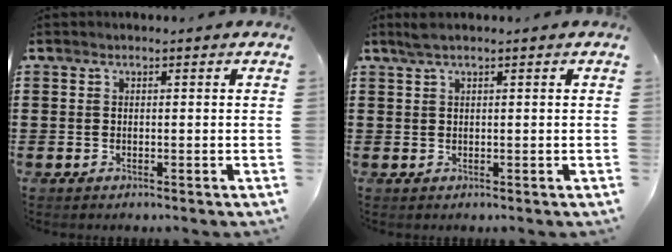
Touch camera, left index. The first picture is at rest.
{"total": 1.4, "force": [0.8, 0.0, 1.2], "torque": [-0.024, 0.001, 0.015]}